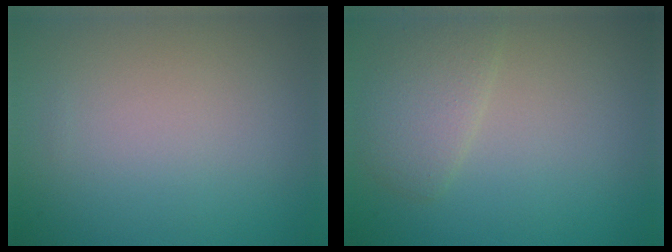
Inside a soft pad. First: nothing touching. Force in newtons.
{"total": 2.6, "press": 2.6, "slide": 0.2}